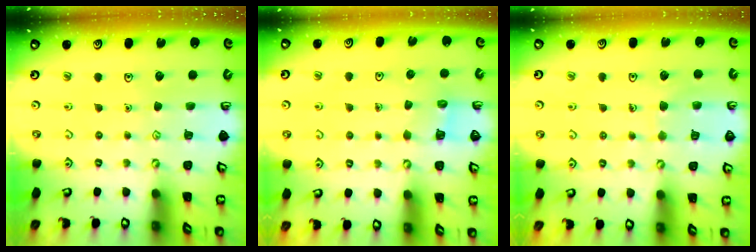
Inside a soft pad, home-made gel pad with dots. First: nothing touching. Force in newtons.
{"total": 3.8, "press": 3.8, "slide": 0.1}
{"total": 4.9, "press": 4.9, "slide": 0.4}